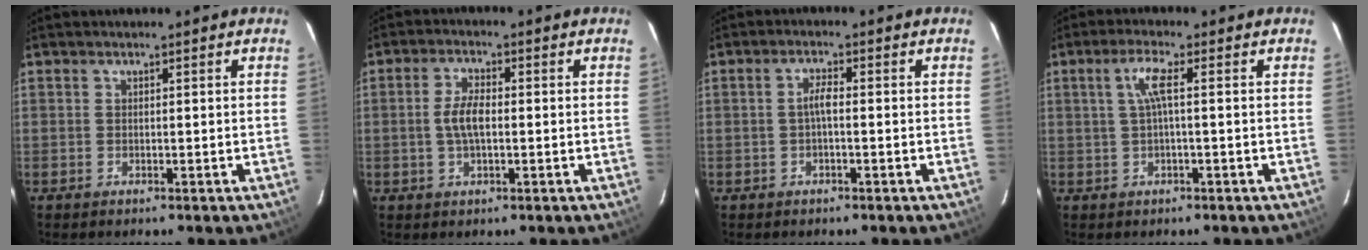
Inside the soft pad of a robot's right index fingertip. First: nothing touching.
{"total": 4.7, "force": [-0.4, 1.8, 4.3], "torque": [-0.088, 0.005, -0.006]}
{"total": 2.2, "force": [-0.4, 0.5, 2.1], "torque": [-0.042, 0.008, -0.008]}
{"total": 3.7, "force": [0.3, 0.0, 3.6], "torque": [-0.074, 0.005, 0.007]}